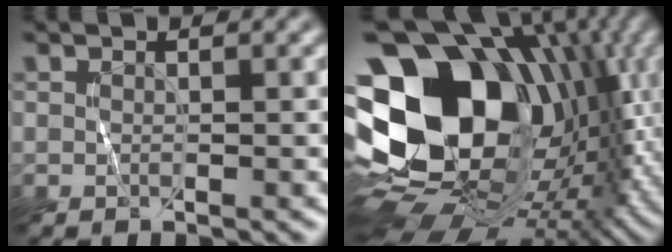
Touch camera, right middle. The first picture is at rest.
{"total": 21.6, "force": [1.1, 16.1, 14.4], "torque": [-0.269, -0.014, 0.043]}